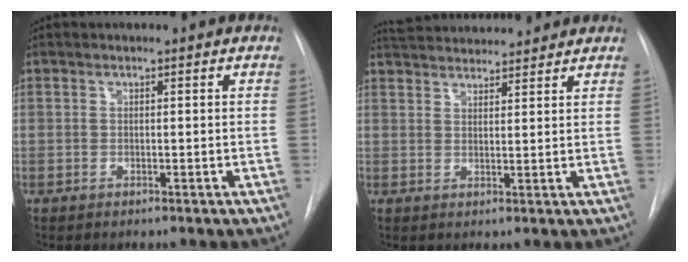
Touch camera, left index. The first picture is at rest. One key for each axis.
{"total": 10.6, "fx": 10.1, "fy": 1.6, "fz": 2.8, "tx": -0.048, "ty": 0.029, "tz": 0.150}